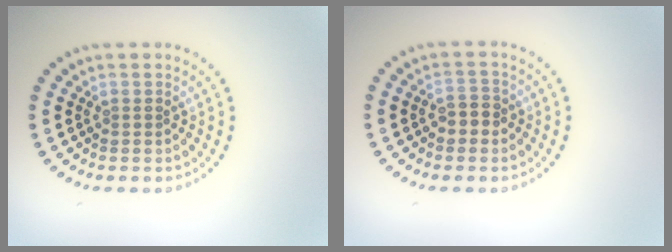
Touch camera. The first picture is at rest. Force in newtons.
{"total": 1.7, "press": 1.7, "slide": 0.3}